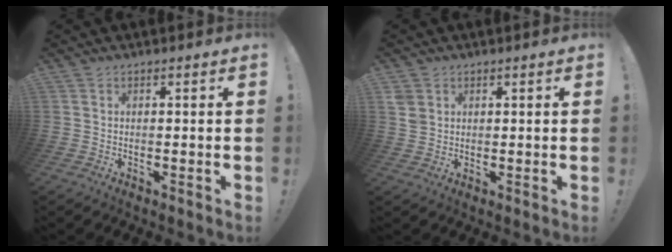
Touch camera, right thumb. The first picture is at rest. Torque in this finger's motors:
{"motor_torque": [0.44, 0.79, 0.13, 0.23, -0.04]}